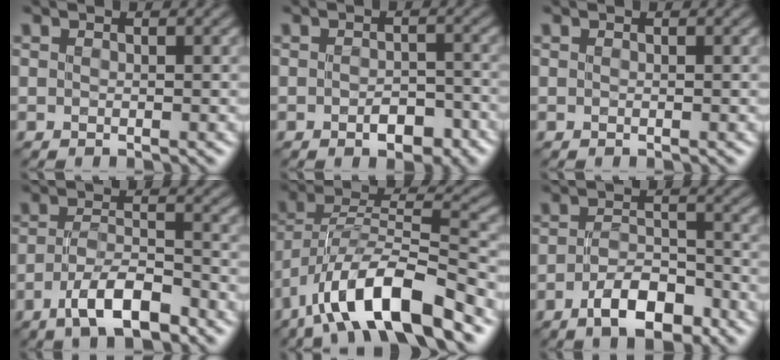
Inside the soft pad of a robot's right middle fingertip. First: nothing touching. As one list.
[{"total": 2.6, "force": [-1.3, 1.3, 1.7], "torque": [-0.026, 0.002, -0.020]}, {"total": 0.0}, {"total": 5.7, "force": [-3.6, 1.7, 4.1], "torque": [-0.076, 0.005, -0.067]}, {"total": 11.0, "force": [-6.8, 3.4, 7.9], "torque": [-0.134, 0.010, -0.133]}, {"total": 5.0, "force": [-2.9, 2.0, 3.5], "torque": [-0.060, 0.003, -0.052]}]